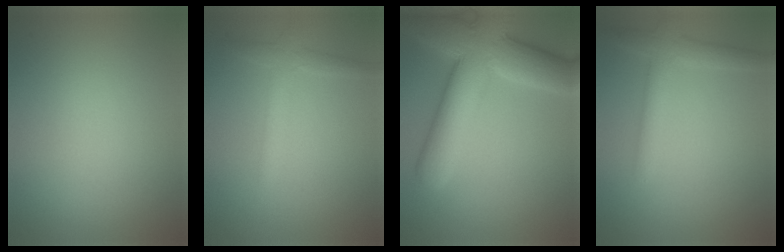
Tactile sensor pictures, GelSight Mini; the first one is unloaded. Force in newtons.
{"total": 2.2, "press": 2.2, "slide": 0.1}
{"total": 10.6, "press": 10.6, "slide": 0.7}
{"total": 2.9, "press": 2.9, "slide": 0.2}